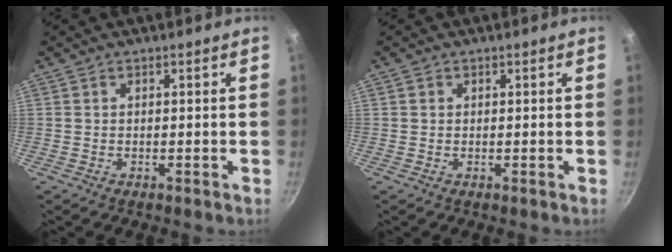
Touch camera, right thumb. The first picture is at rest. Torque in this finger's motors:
{"motor_torque": [0.23, -0.26, -0.28, -0.03, -0.05]}